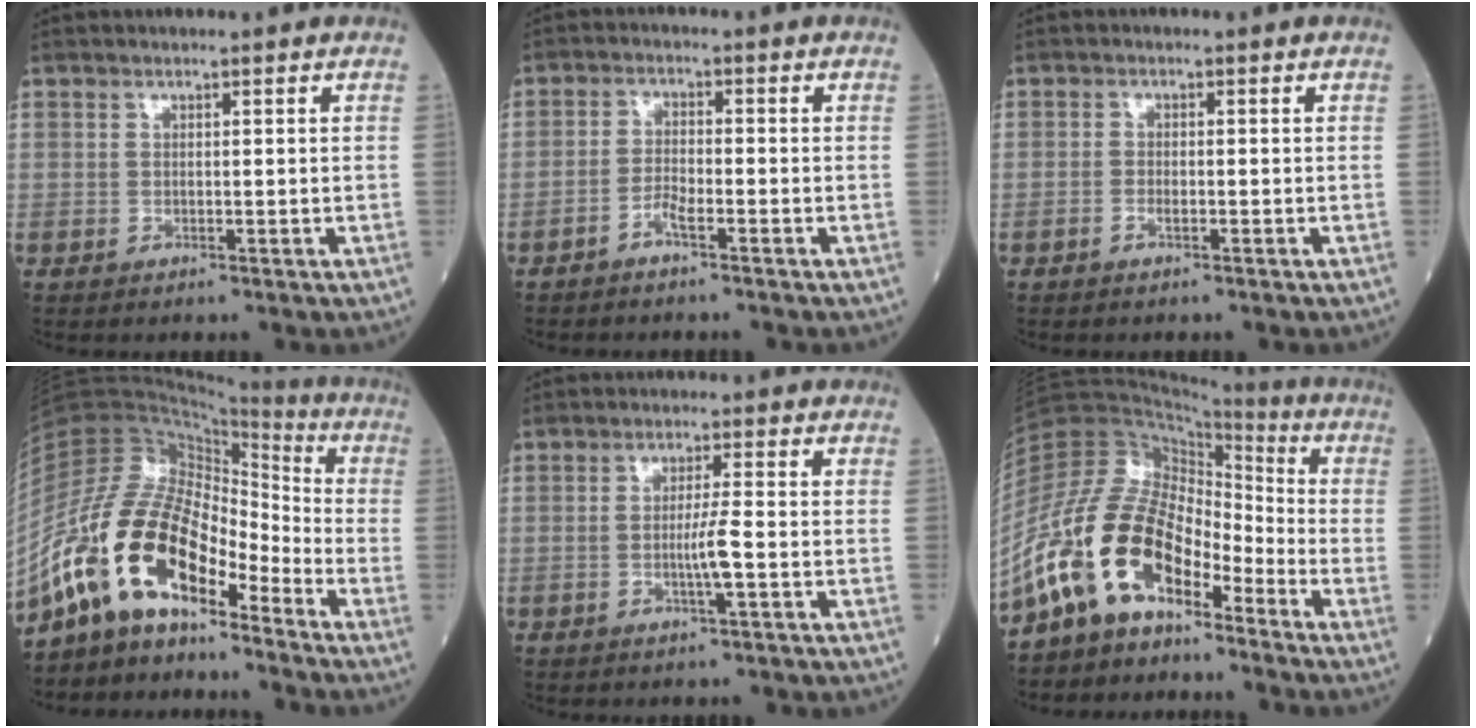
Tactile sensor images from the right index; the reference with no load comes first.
{"total": 2.5, "force": [-1.8, 0.4, 1.7], "torque": [-0.034, 0.004, -0.038]}
{"total": 1.1, "force": [-0.7, 0.3, 0.8], "torque": [-0.016, 0.001, -0.014]}
{"total": 16.4, "force": [-11.4, 5.9, 10.2], "torque": [-0.205, 0.030, -0.214]}
{"total": 3.8, "force": [-0.9, -0.4, 3.7], "torque": [-0.069, -0.005, -0.018]}
{"total": 13.9, "force": [-9.3, 6.4, 8.1], "torque": [-0.174, 0.040, -0.179]}